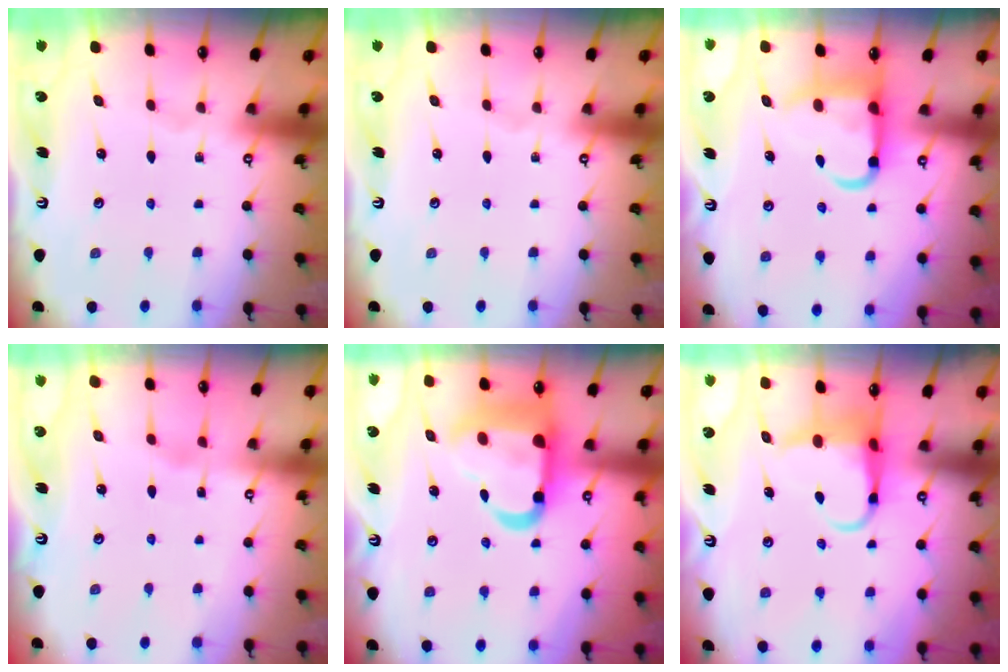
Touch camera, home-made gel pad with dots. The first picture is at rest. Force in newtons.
{"total": 0.0}
{"total": 9.8, "press": 9.7, "slide": 1.4}
{"total": 2.5, "press": 2.5, "slide": 0.2}
{"total": 17.9, "press": 17.7, "slide": 2.2}
{"total": 6.6, "press": 6.5, "slide": 1.2}